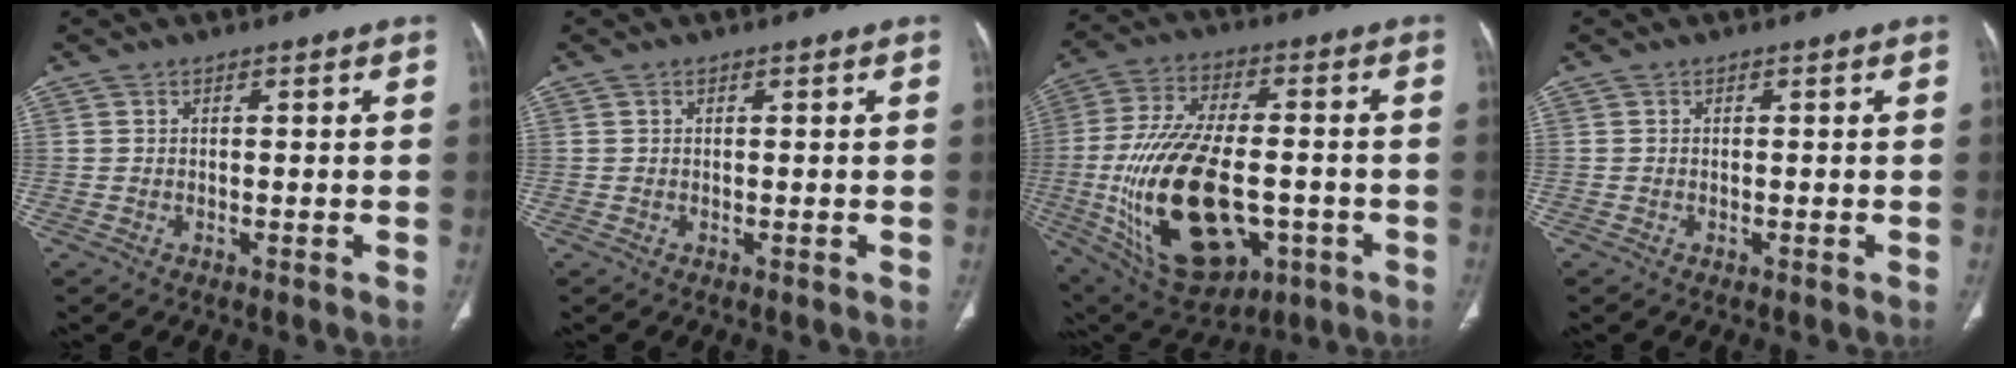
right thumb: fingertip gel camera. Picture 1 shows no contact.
{"total": 0.0}
{"total": 25.8, "force": [-5.2, 13.9, 21.1], "torque": [-0.409, 0.002, -0.059]}
{"total": 0.0}